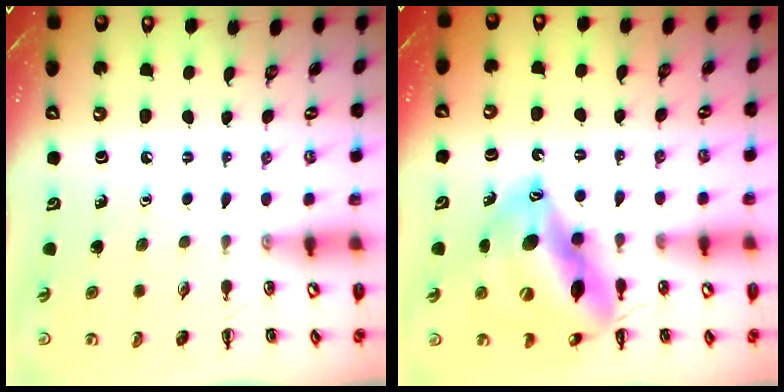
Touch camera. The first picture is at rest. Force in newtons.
{"total": 18.4, "press": 17.7, "slide": 5.1}